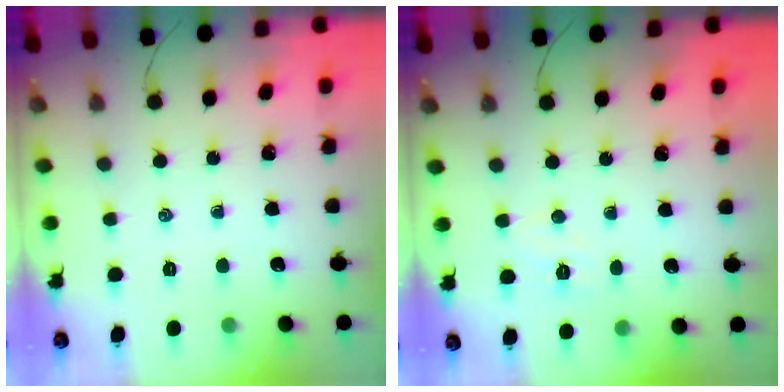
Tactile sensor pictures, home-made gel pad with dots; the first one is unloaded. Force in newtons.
{"total": 3.9, "press": 3.8, "slide": 0.9}